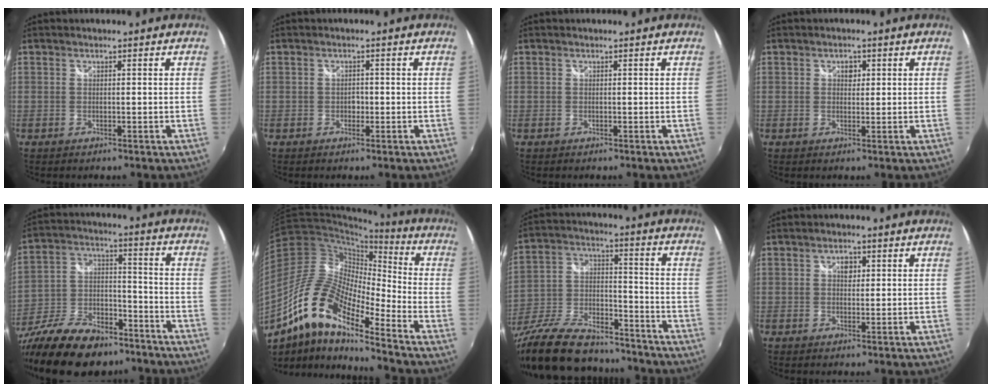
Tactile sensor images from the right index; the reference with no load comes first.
{"total": 1.3, "force": [-0.5, 1.1, 0.4], "torque": [-0.007, 0.000, -0.007]}
{"total": 0.0}
{"total": 1.7, "force": [0.5, 1.4, 0.8], "torque": [-0.009, 0.005, 0.007]}
{"total": 23.3, "force": [-17.0, 10.2, 12.3], "torque": [-0.259, -0.010, -0.279]}
{"total": 16.4, "force": [-10.1, 4.5, 12.1], "torque": [-0.215, 0.001, -0.211]}
{"total": 25.9, "force": [-19.6, 10.2, 13.4], "torque": [-0.281, -0.016, -0.317]}
{"total": 2.0, "force": [0.5, 1.5, 1.2], "torque": [-0.016, 0.005, 0.007]}